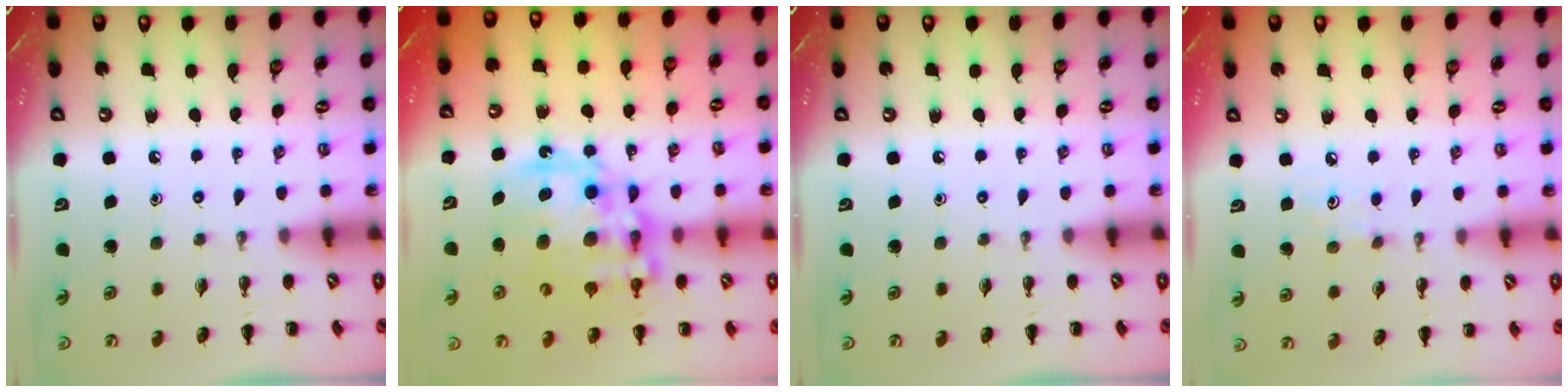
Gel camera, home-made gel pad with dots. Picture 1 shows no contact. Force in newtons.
{"total": 18.2, "press": 17.7, "slide": 4.2}
{"total": 0.0}
{"total": 3.6, "press": 3.4, "slide": 1.3}